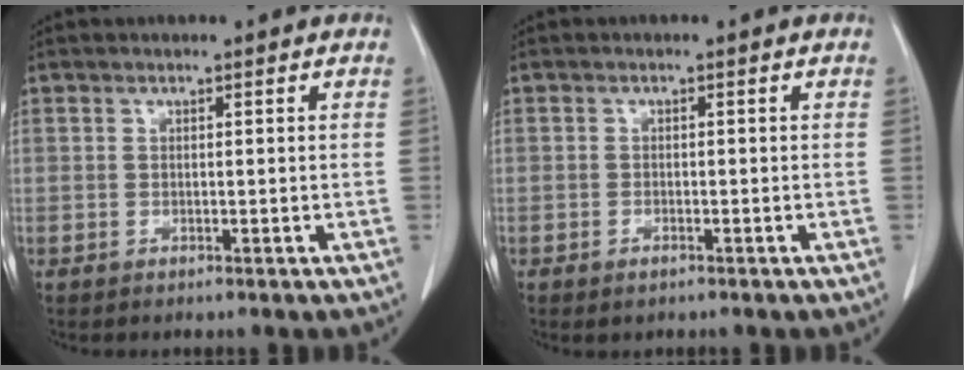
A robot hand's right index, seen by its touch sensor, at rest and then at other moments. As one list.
[{"total": 0.9, "force": [-0.6, 0.5, 0.5], "torque": [-0.006, 0.000, -0.007]}]